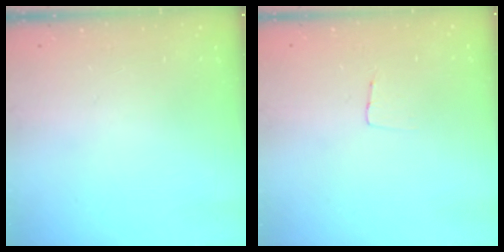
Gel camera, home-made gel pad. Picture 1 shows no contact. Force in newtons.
{"total": 3.2, "press": 3.2, "slide": 0.2}